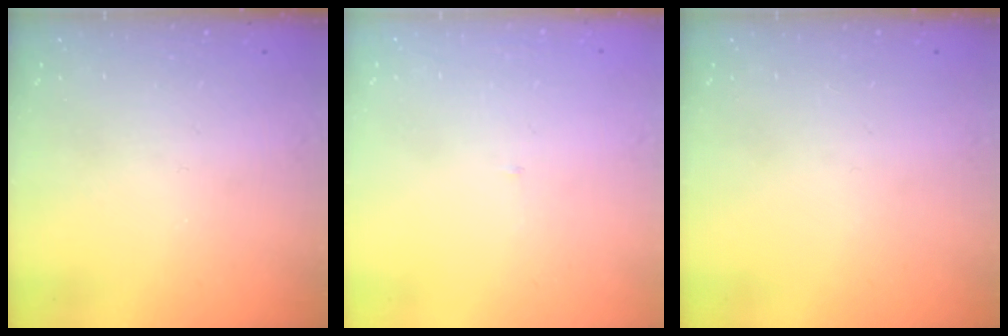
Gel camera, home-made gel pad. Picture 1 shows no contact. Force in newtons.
{"total": 2.1, "press": 2.1, "slide": 0.1}
{"total": 0.0}